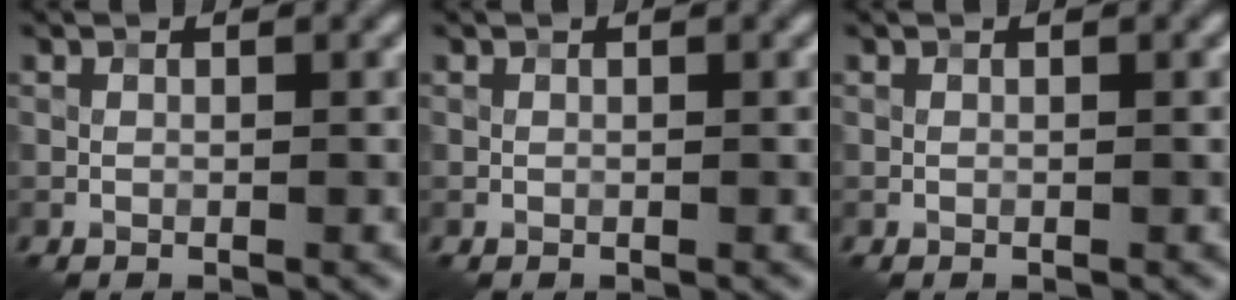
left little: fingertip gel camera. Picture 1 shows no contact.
{"total": 0.0}
{"total": 0.0}